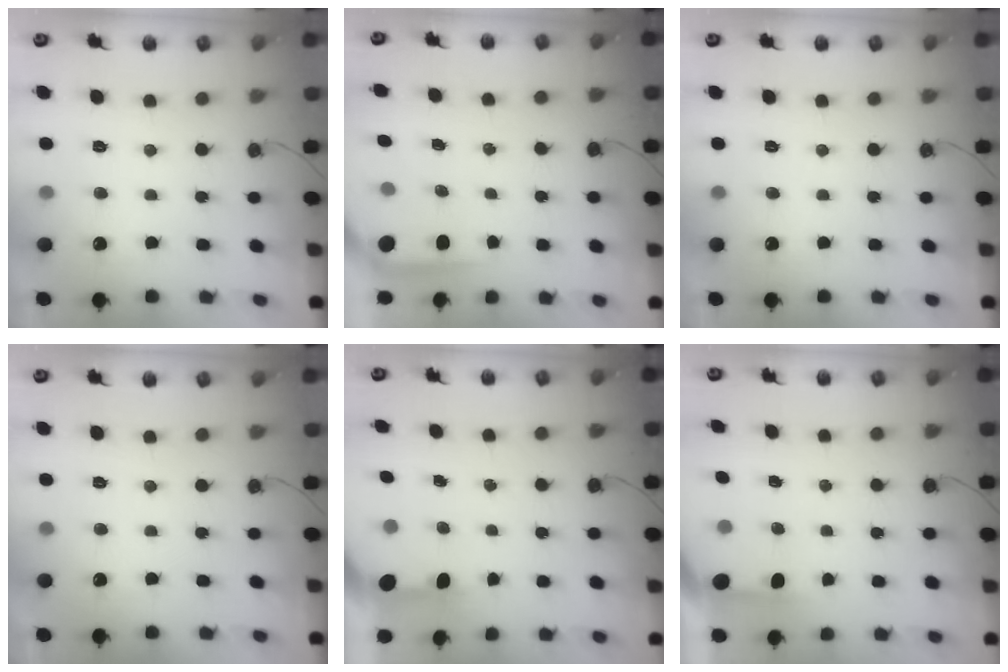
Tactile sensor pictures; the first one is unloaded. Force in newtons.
{"total": 3.6, "press": 3.6, "slide": 0.3}
{"total": 0.0}
{"total": 0.0}
{"total": 3.4, "press": 3.4, "slide": 0.3}
{"total": 2.1, "press": 2.1, "slide": 0.3}